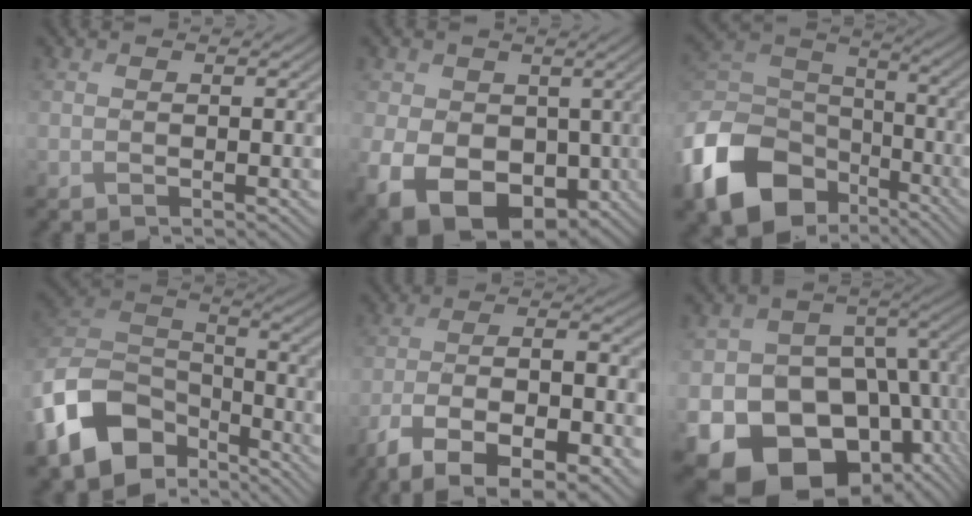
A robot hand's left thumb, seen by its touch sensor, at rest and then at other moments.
{"total": 11.3, "force": [-2.8, 8.4, 7.0], "torque": [-0.145, -0.035, -0.047]}
{"total": 15.9, "force": [-8.5, 10.9, 7.8], "torque": [-0.210, -0.036, -0.168]}
{"total": 14.5, "force": [-7.9, 9.7, 7.3], "torque": [-0.199, -0.028, -0.148]}
{"total": 13.3, "force": [-8.1, 4.5, 9.4], "torque": [-0.160, -0.020, -0.134]}
{"total": 20.2, "force": [-7.6, 15.1, 11.0], "torque": [-0.227, -0.037, -0.101]}